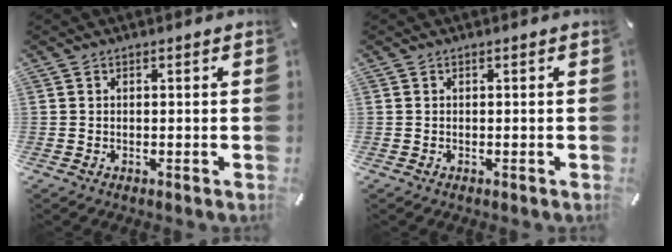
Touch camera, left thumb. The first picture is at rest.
{"total": 0.0}